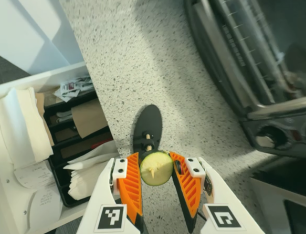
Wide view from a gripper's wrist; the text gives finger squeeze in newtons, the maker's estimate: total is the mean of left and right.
{"total": 8.3, "left": 8.3, "right": 8.2}